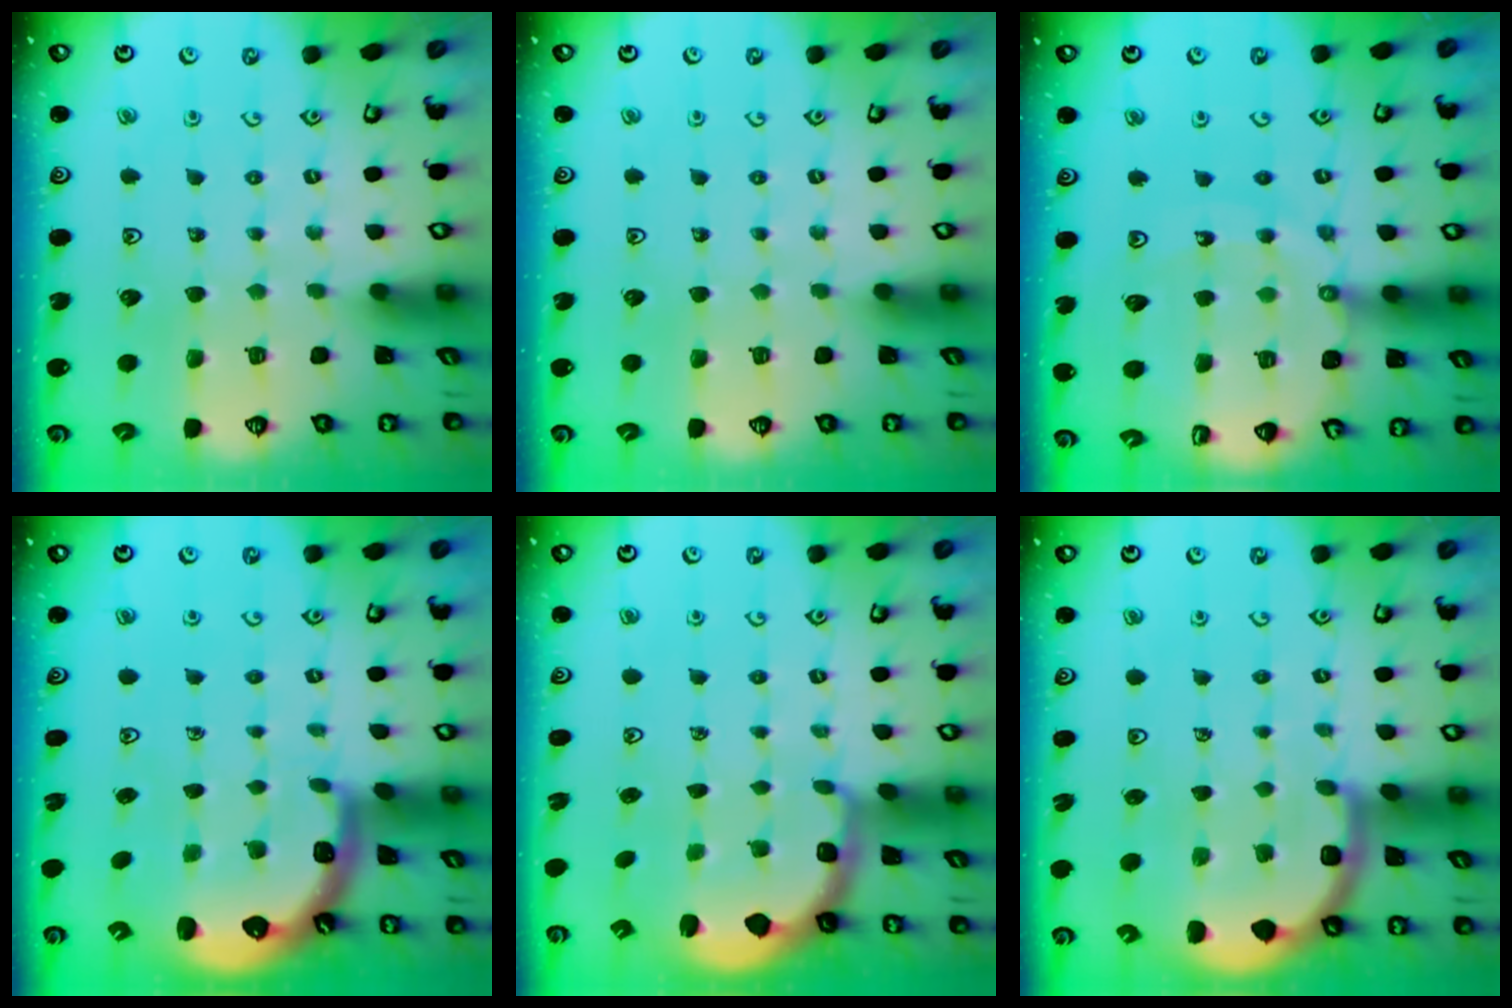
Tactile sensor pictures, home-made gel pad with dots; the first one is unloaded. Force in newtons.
{"total": 0.0}
{"total": 14.1, "press": 14.0, "slide": 1.8}
{"total": 1.9, "press": 1.8, "slide": 0.6}
{"total": 2.4, "press": 1.1, "slide": 2.1}
{"total": 4.9, "press": 4.2, "slide": 2.4}